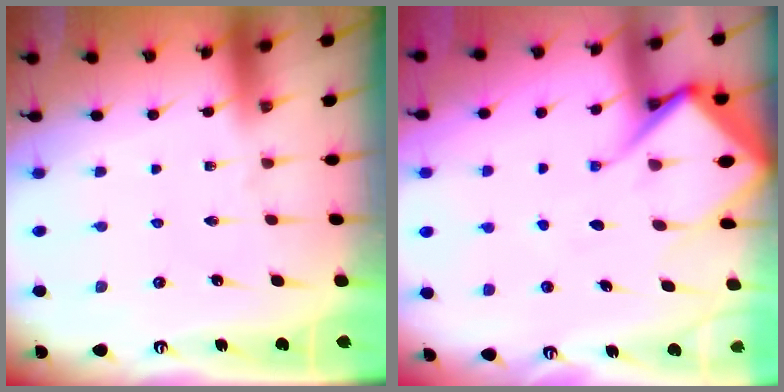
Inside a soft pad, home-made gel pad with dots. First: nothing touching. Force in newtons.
{"total": 12.1, "press": 12.1, "slide": 1.3}